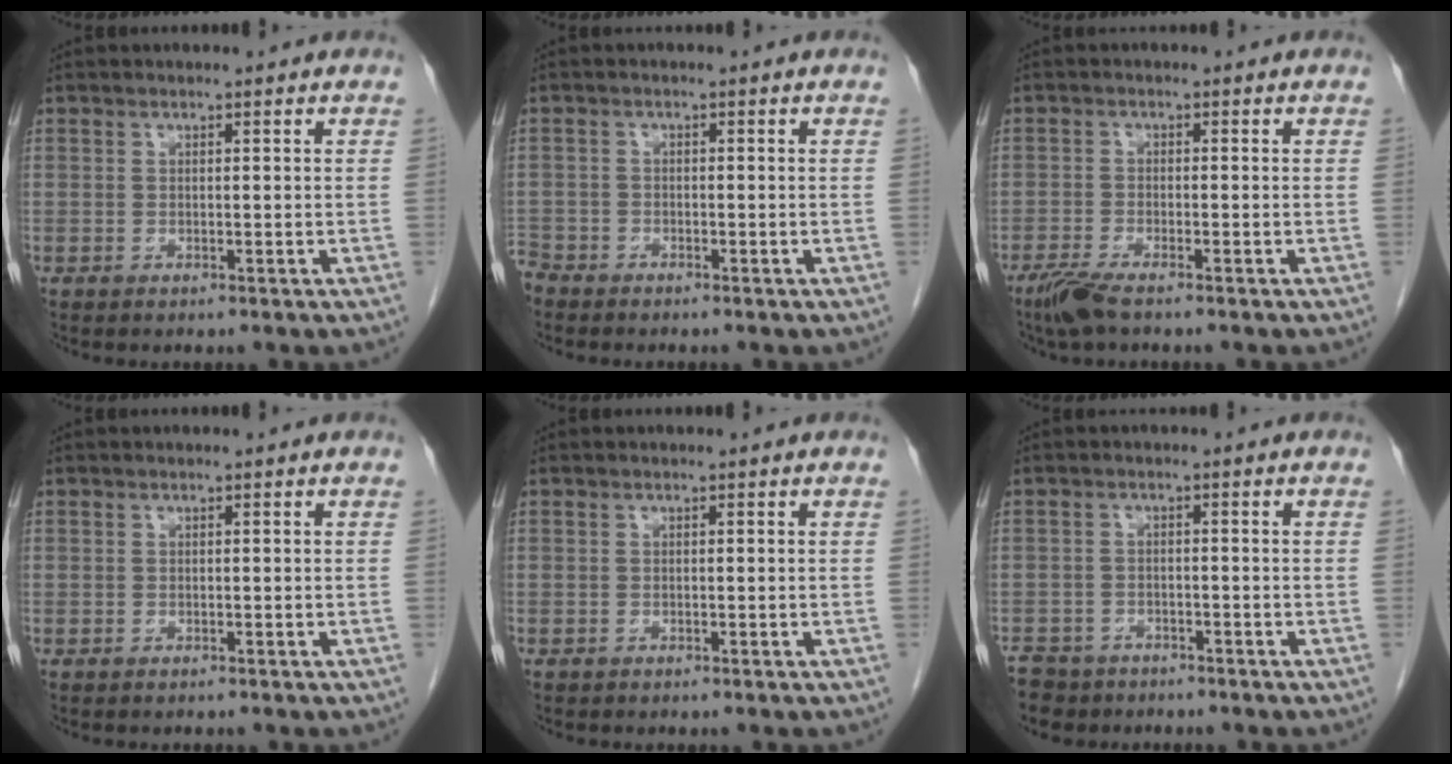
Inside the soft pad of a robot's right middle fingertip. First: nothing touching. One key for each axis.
{"total": 3.0, "fx": -2.8, "fy": 1.0, "fz": 0.1, "tx": -0.006, "ty": -0.005, "tz": -0.055}
{"total": 3.9, "fx": -3.0, "fy": 0.5, "fz": 2.5, "tx": -0.056, "ty": -0.010, "tz": -0.060}
{"total": 0.0}
{"total": 0.0}
{"total": 6.2, "fx": -5.0, "fy": 3.6, "fz": 0.8, "tx": -0.022, "ty": -0.003, "tz": -0.081}